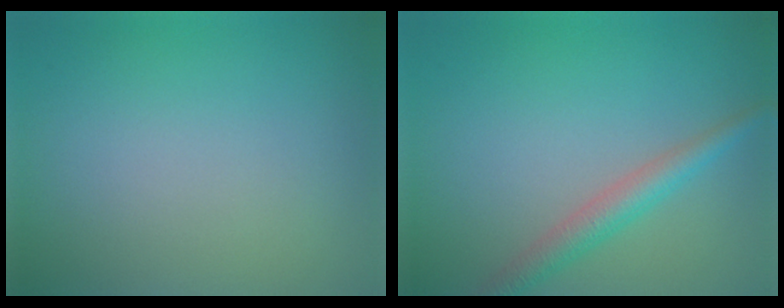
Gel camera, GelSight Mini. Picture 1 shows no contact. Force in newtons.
{"total": 2.9, "press": 2.9, "slide": 0.1}